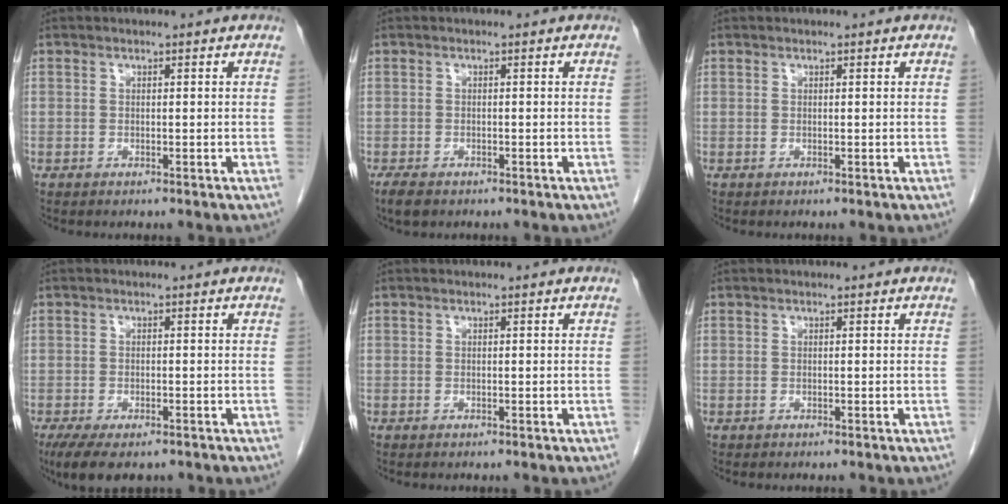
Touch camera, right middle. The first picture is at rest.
{"total": 2.6, "force": [-1.9, 1.2, 1.3], "torque": [-0.029, -0.004, -0.027]}
{"total": 0.0}
{"total": 6.8, "force": [-5.0, 2.6, 3.9], "torque": [-0.063, -0.012, -0.077]}
{"total": 0.0}
{"total": 0.0}